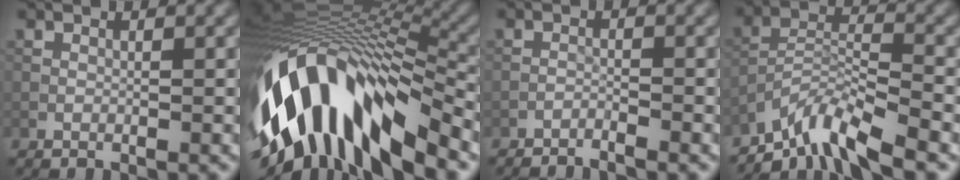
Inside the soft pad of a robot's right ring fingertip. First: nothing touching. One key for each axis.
{"total": 14.9, "fx": -5.2, "fy": 7.1, "fz": 12.1, "tx": -0.234, "ty": 0.000, "tz": -0.083}
{"total": 1.6, "fx": -1.6, "fy": 0.0, "fz": 0.3, "tx": -0.007, "ty": -0.002, "tz": -0.033}
{"total": 6.8, "fx": -5.7, "fy": 1.0, "fz": 3.5, "tx": -0.059, "ty": -0.003, "tz": -0.114}